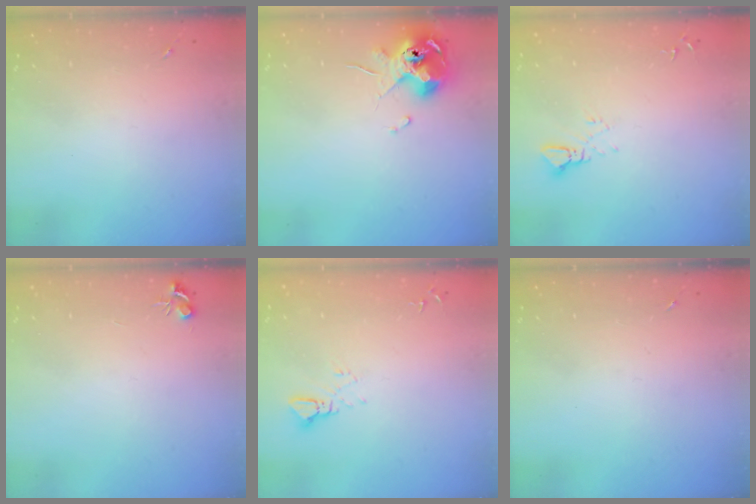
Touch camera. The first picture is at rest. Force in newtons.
{"total": 10.4, "press": 10.3, "slide": 1.4}
{"total": 3.4, "press": 3.4, "slide": 0.2}
{"total": 4.7, "press": 4.7, "slide": 0.6}
{"total": 3.4, "press": 3.4, "slide": 0.2}
{"total": 0.0}